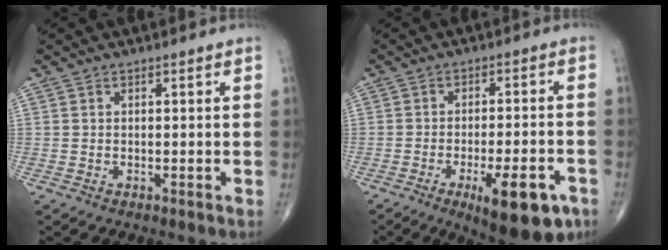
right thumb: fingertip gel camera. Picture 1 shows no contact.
{"total": 13.5, "force": [-6.6, 4.4, 11.0], "torque": [-0.135, 0.016, -0.085]}